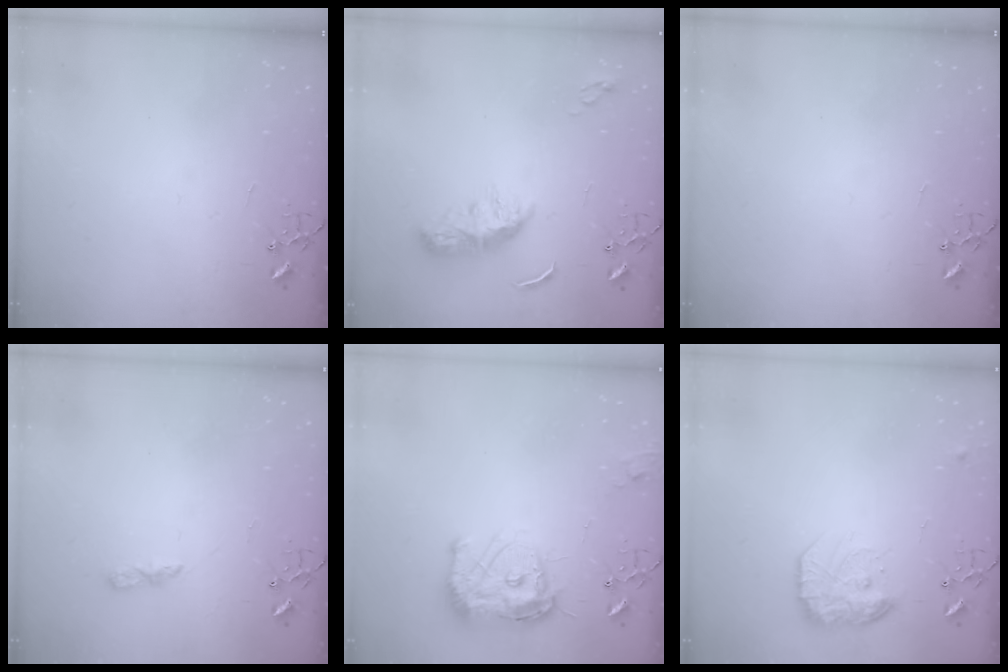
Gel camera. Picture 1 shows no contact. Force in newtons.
{"total": 9.1, "press": 9.1, "slide": 0.2}
{"total": 0.0}
{"total": 4.6, "press": 4.6, "slide": 0.6}
{"total": 16.6, "press": 16.5, "slide": 1.6}
{"total": 15.0, "press": 15.0, "slide": 1.2}